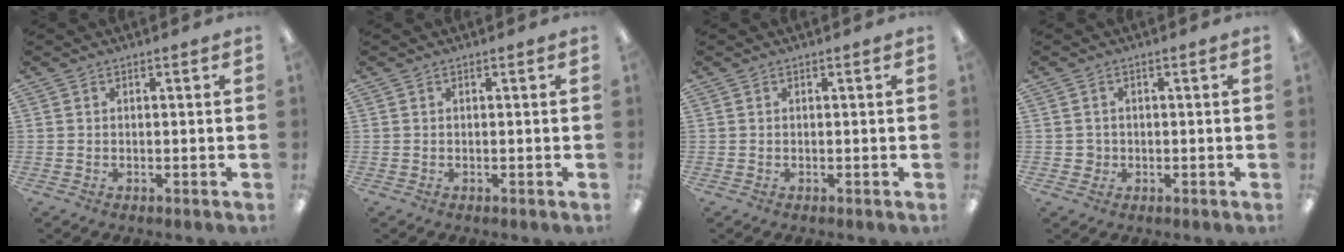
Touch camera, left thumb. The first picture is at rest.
{"total": 0.0}
{"total": 0.0}
{"total": 2.0, "force": [-0.1, 2.0, 0.3], "torque": [0.000, 0.001, -0.008]}